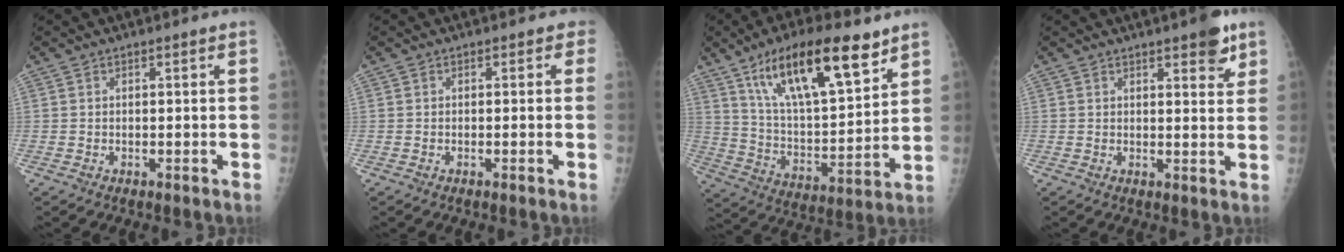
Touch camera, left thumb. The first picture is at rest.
{"total": 1.1, "force": [0.1, 1.0, 0.6], "torque": [0.015, 0.005, -0.012]}
{"total": 21.8, "force": [13.0, 7.2, 16.0], "torque": [-0.245, -0.044, 0.232]}
{"total": 5.7, "force": [3.5, 1.9, 4.1], "torque": [-0.037, -0.016, 0.038]}